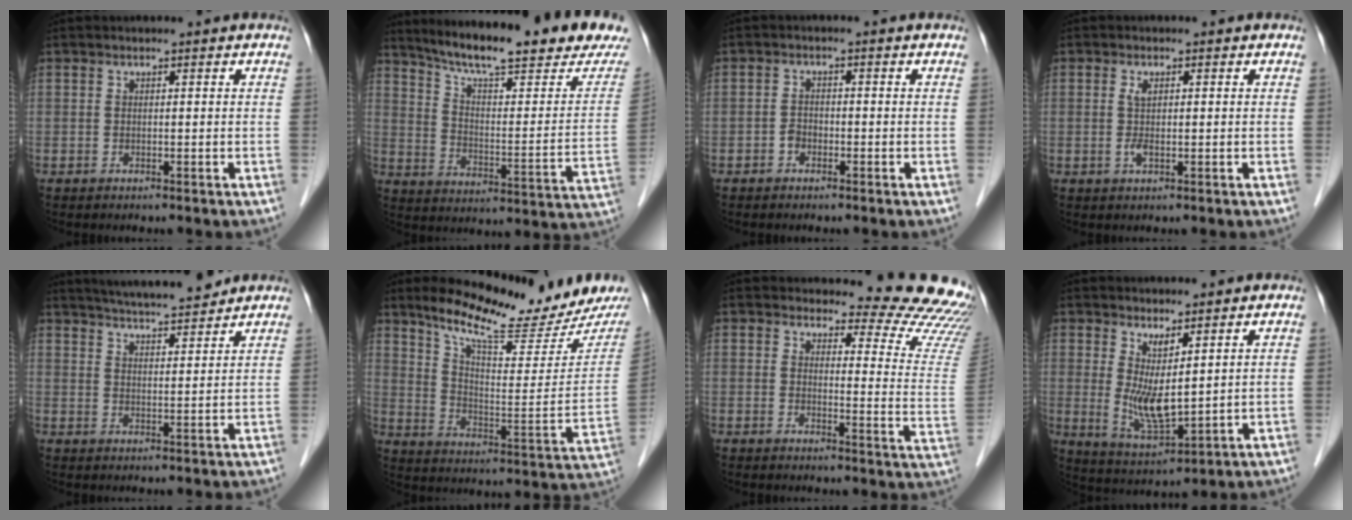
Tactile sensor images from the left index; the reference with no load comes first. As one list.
[{"total": 24.1, "force": [20.6, 2.4, 12.2], "torque": [-0.185, -0.047, 0.280]}, {"total": 1.6, "force": [-0.9, 1.1, 0.7], "torque": [-0.010, 0.005, -0.017]}, {"total": 2.1, "force": [0.1, 0.7, 1.9], "torque": [-0.044, -0.001, 0.003]}, {"total": 11.3, "force": [10.3, 1.0, 4.4], "torque": [-0.073, 0.013, 0.155]}, {"total": 17.4, "force": [15.8, 0.8, 7.1], "torque": [-0.121, -0.063, 0.236]}, {"total": 17.1, "force": [16.8, 2.3, 2.6], "torque": [-0.003, -0.130, 0.155]}, {"total": 6.3, "force": [1.9, 1.6, 5.8], "torque": [-0.119, -0.023, 0.052]}]